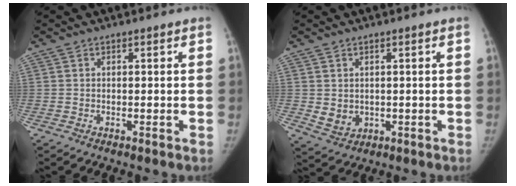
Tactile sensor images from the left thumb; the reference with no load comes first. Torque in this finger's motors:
{"motor_torque": [-0.01, 0.02, 0.18, -0.19, 0.03]}